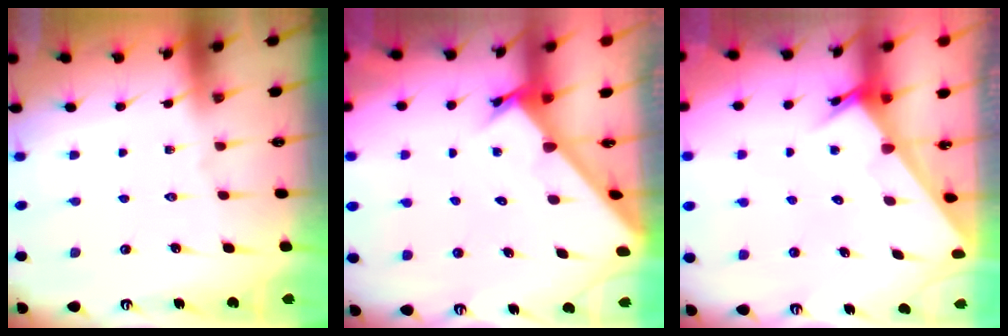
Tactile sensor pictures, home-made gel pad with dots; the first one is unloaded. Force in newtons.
{"total": 2.7, "press": 2.7, "slide": 0.3}
{"total": 2.4, "press": 2.4, "slide": 0.1}